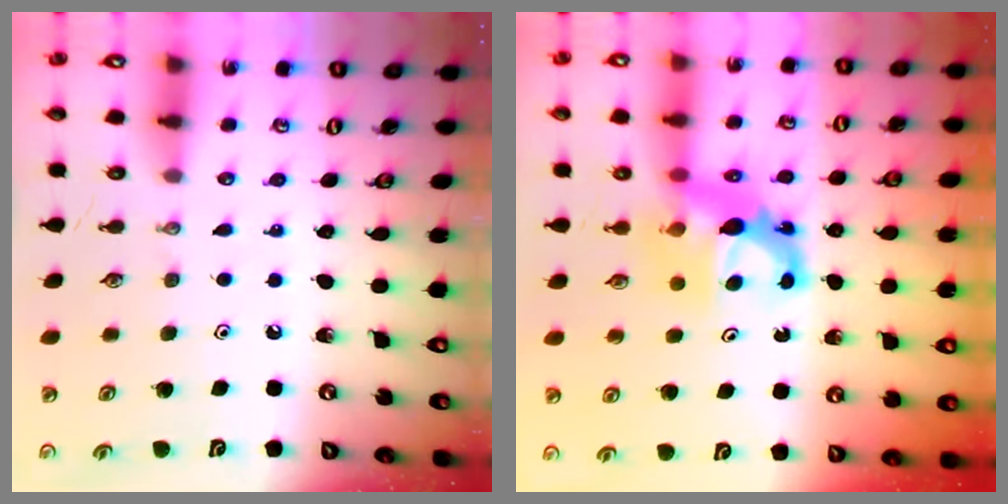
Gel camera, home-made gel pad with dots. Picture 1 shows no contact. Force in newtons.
{"total": 8.1, "press": 8.1, "slide": 0.5}